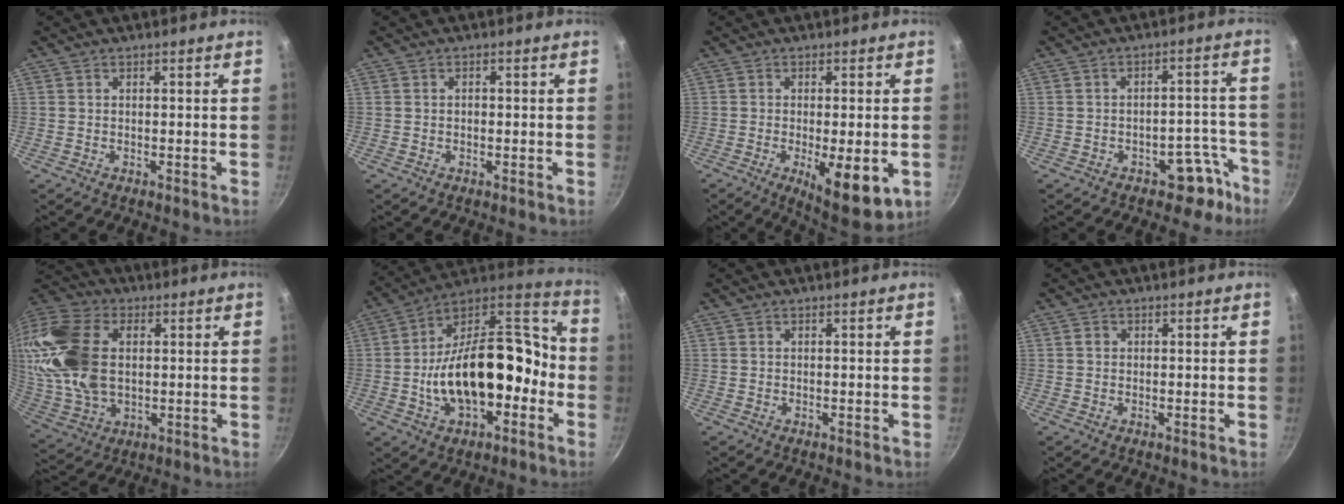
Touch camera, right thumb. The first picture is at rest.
{"total": 0.8, "force": [-0.1, 0.5, 0.6], "torque": [-0.011, 0.003, 0.000]}
{"total": 11.4, "force": [-3.4, 3.8, 10.2], "torque": [-0.143, -0.020, -0.040]}
{"total": 7.1, "force": [-4.7, 4.0, 3.4], "torque": [-0.013, 0.056, -0.062]}
{"total": 27.0, "force": [4.7, 17.3, 20.1], "torque": [-0.491, 0.027, 0.096]}
{"total": 25.1, "force": [-4.0, 13.1, 21.0], "torque": [-0.324, 0.043, -0.063]}
{"total": 0.0}
{"total": 0.9, "force": [0.1, 0.8, 0.4], "torque": [-0.003, 0.002, 0.001]}